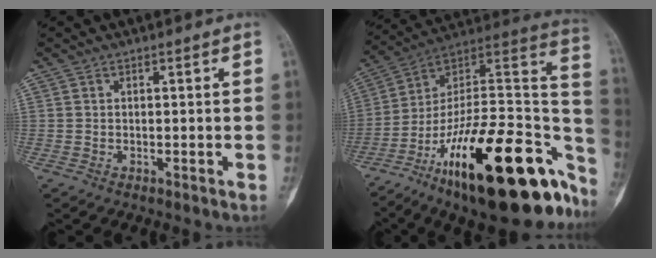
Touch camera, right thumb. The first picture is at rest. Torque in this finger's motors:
{"motor_torque": [3.87, 1.14, 1.37, -1.40, 0.68]}